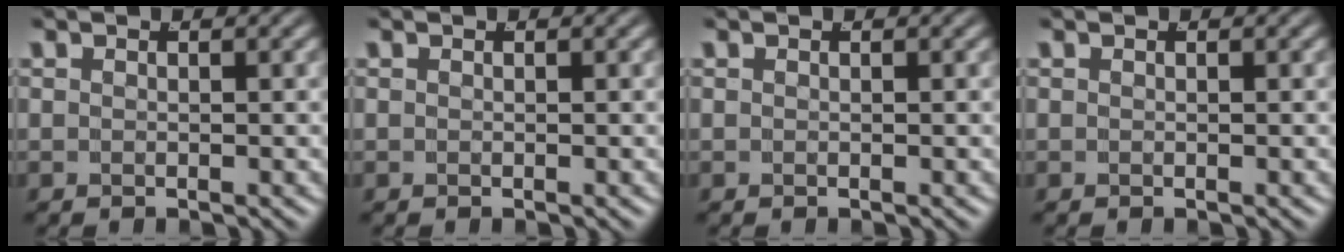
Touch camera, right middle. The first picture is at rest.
{"total": 0.0}
{"total": 0.0}
{"total": 0.0}